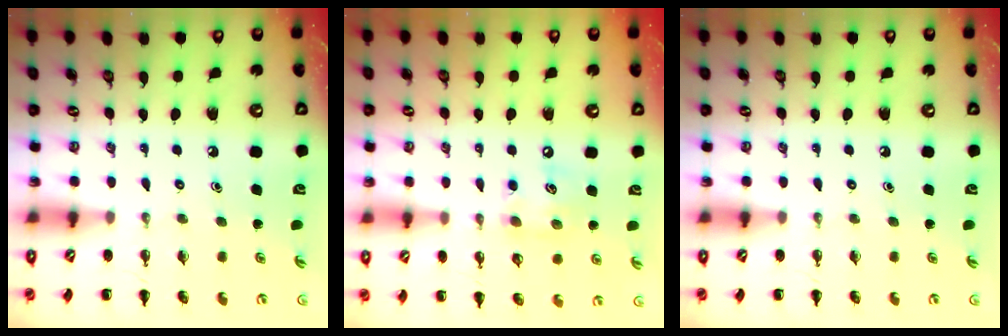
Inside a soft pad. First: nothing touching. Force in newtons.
{"total": 8.2, "press": 8.2, "slide": 0.9}
{"total": 0.0}